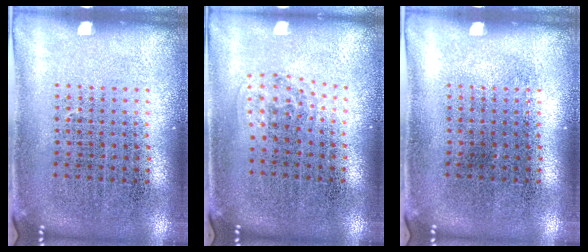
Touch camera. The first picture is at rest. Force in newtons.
{"total": 0.9, "press": 0.6, "slide": 0.7}
{"total": 0.0}